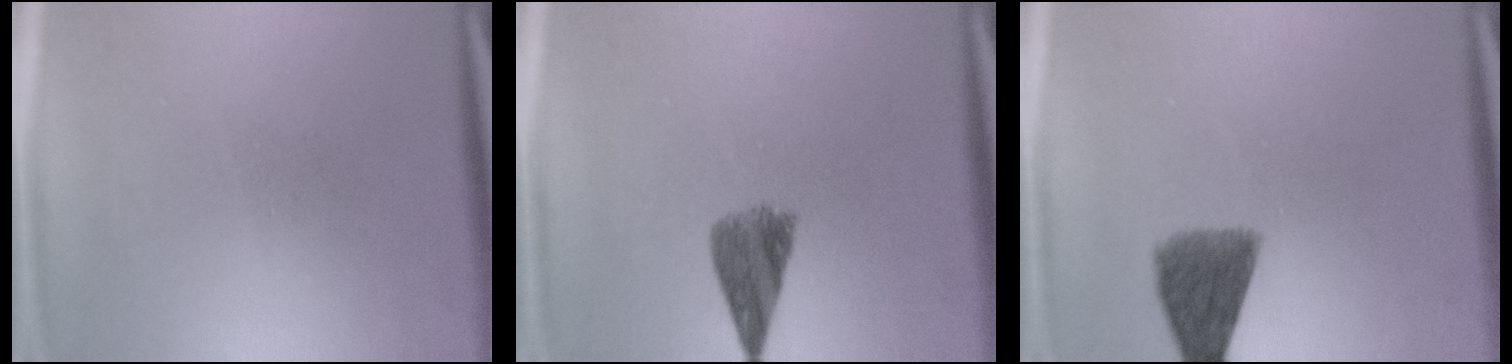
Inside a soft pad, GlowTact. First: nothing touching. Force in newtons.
{"total": 5.3}
{"total": 7.0}